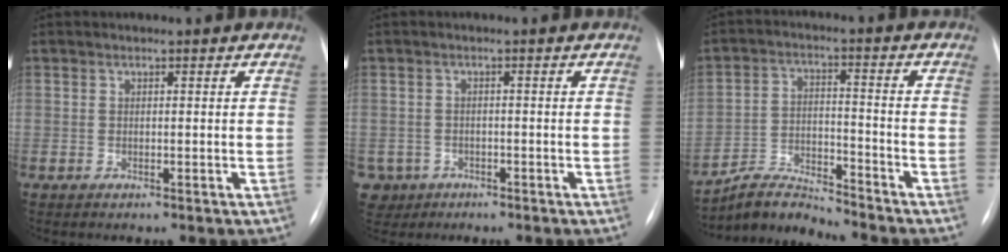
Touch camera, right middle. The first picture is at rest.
{"total": 4.7, "force": [-2.6, 3.9, 0.1], "torque": [-0.006, 0.005, -0.041]}
{"total": 7.5, "force": [-7.4, -0.3, -0.2], "torque": [-0.009, 0.009, -0.135]}